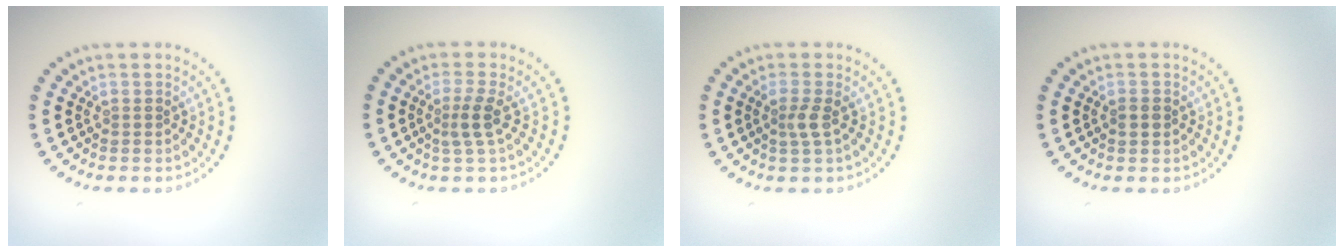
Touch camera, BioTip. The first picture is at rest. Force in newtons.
{"total": 1.9, "press": 1.4, "slide": 1.3}
{"total": 1.6, "press": 1.2, "slide": 1.0}
{"total": 1.4, "press": 1.4, "slide": 0.3}